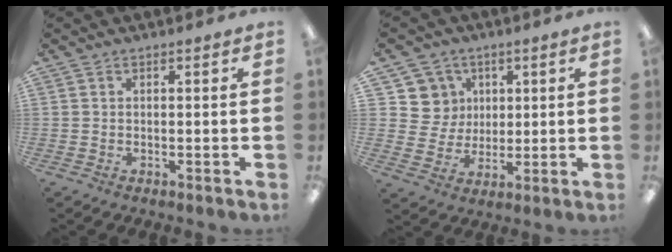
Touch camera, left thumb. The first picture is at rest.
{"total": 8.8, "force": [3.7, 8.0, 0.0], "torque": [-0.005, -0.023, 0.075]}